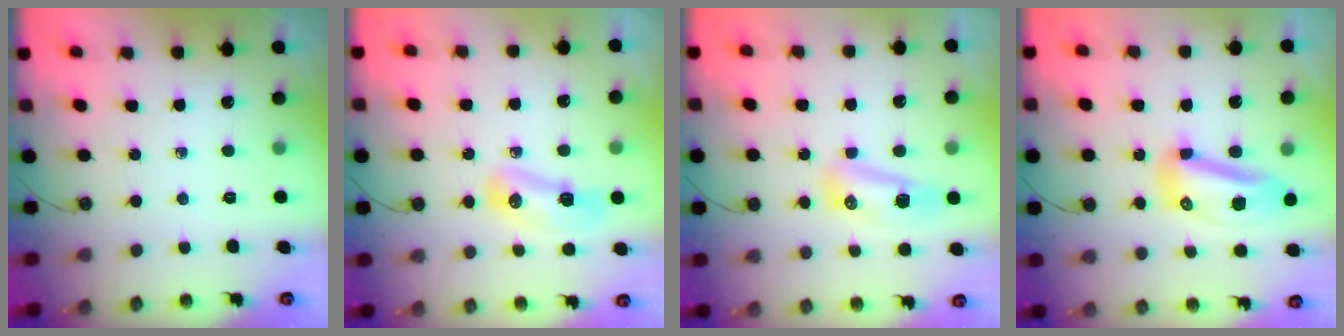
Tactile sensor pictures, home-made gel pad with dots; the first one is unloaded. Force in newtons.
{"total": 8.6, "press": 8.6, "slide": 1.0}
{"total": 8.4, "press": 8.2, "slide": 1.8}
{"total": 11.5, "press": 11.4, "slide": 1.3}